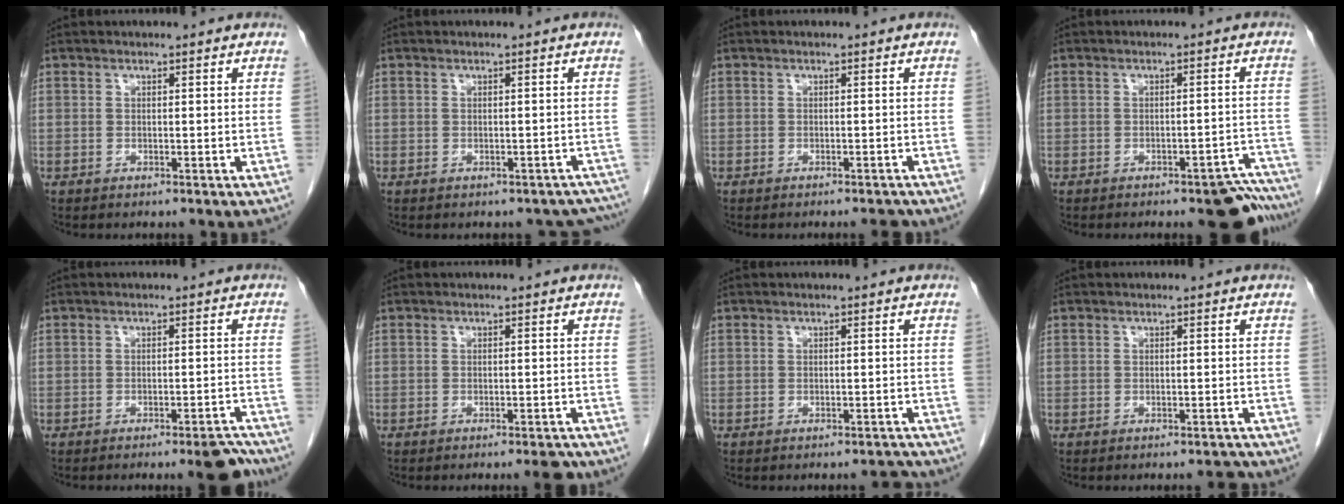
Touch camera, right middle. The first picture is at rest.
{"total": 5.5, "force": [-4.8, 2.6, 0.7], "torque": [0.008, 0.009, -0.044]}
{"total": 2.1, "force": [-2.1, 0.0, 0.4], "torque": [-0.001, -0.005, -0.026]}
{"total": 7.9, "force": [-7.1, 1.7, 3.2], "torque": [-0.002, 0.010, -0.084]}
{"total": 4.1, "force": [-3.5, 0.0, 2.1], "torque": [-0.010, 0.002, -0.048]}
{"total": 2.3, "force": [-2.0, 0.0, 1.1], "torque": [-0.008, -0.004, -0.026]}
{"total": 1.9, "force": [-1.9, -0.2, 0.1], "torque": [0.004, -0.002, -0.023]}
{"total": 2.0, "force": [-2.0, -0.1, 0.2], "torque": [0.003, -0.005, -0.025]}